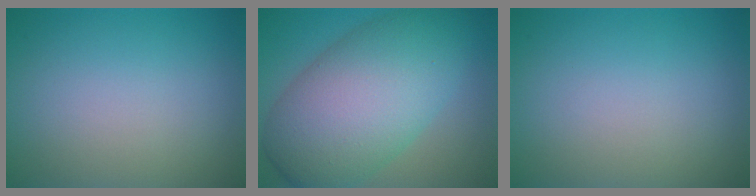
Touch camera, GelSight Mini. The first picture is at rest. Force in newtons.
{"total": 11.4, "press": 11.4, "slide": 0.1}
{"total": 0.0}